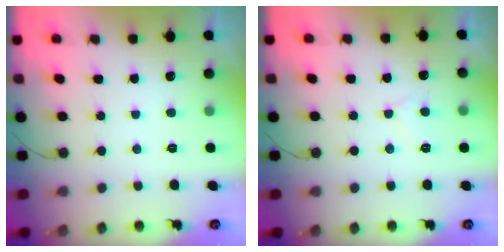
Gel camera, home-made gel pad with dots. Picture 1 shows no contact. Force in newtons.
{"total": 3.6, "press": 3.6, "slide": 0.3}